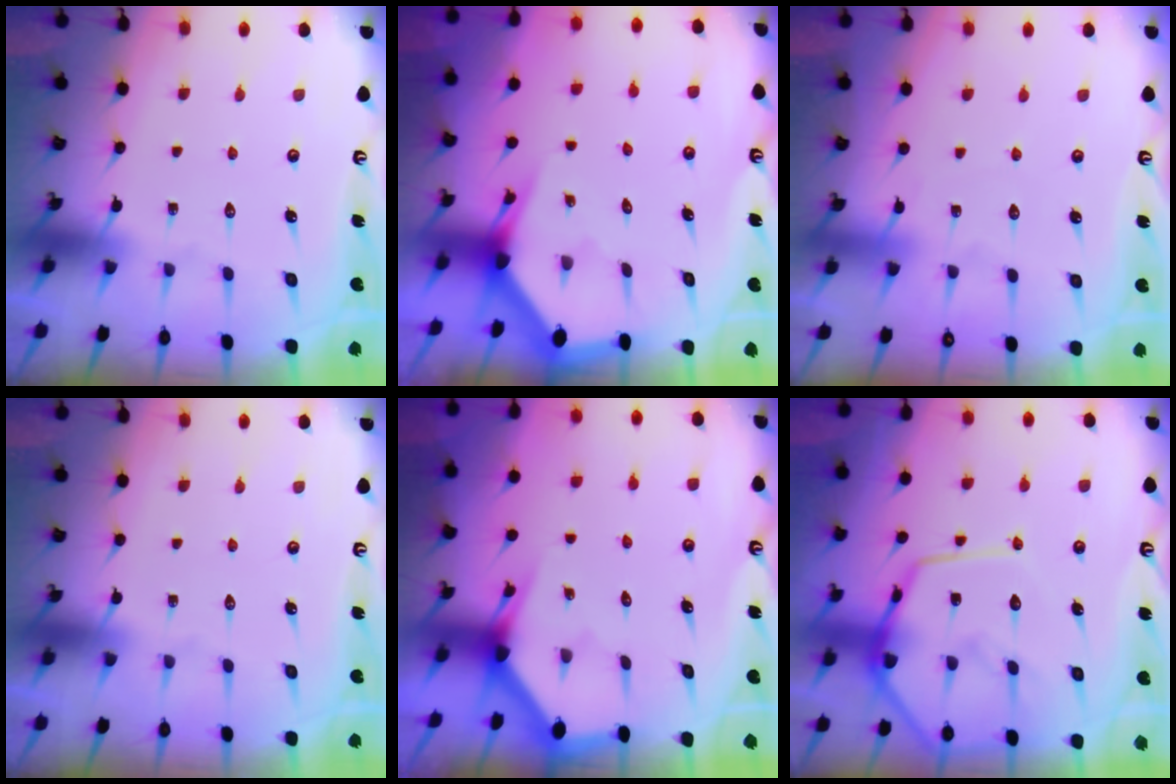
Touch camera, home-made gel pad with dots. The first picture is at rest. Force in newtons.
{"total": 2.9, "press": 2.9, "slide": 0.2}
{"total": 3.8, "press": 3.7, "slide": 0.4}
{"total": 0.0}
{"total": 3.0, "press": 3.0, "slide": 0.1}
{"total": 15.0, "press": 15.0, "slide": 1.3}